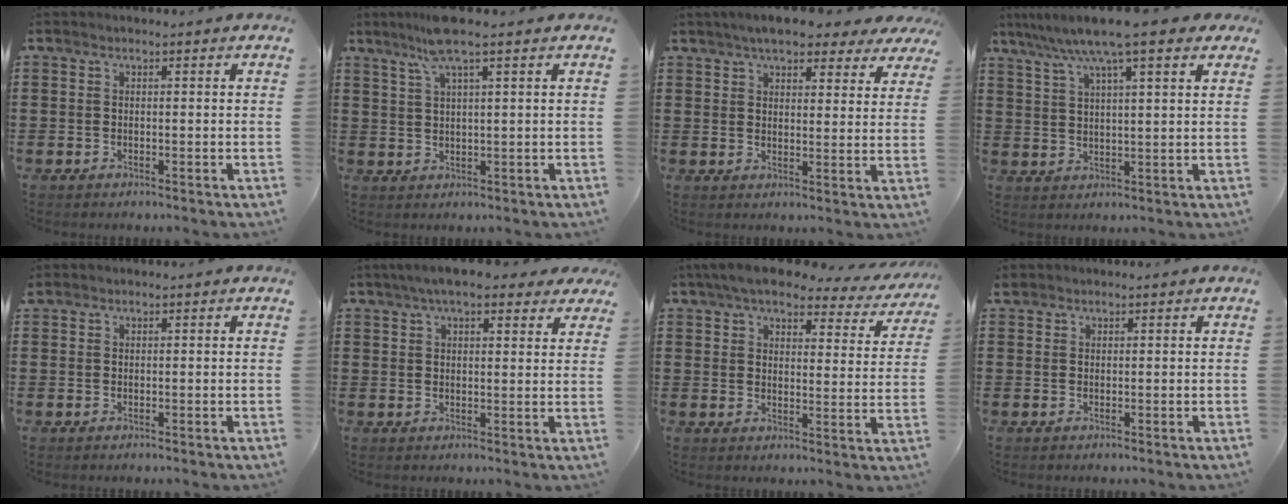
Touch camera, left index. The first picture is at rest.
{"total": 5.8, "force": [3.6, 0.2, 4.6], "torque": [-0.097, 0.007, 0.063]}
{"total": 5.9, "force": [5.1, 1.5, 2.6], "torque": [-0.060, -0.004, 0.092]}
{"total": 9.4, "force": [7.0, 1.4, 6.2], "torque": [-0.138, -0.011, 0.123]}
{"total": 0.5, "force": [0.4, 0.3, 0.1], "torque": [-0.004, 0.001, 0.009]}
{"total": 6.3, "force": [5.0, 1.4, 3.6], "torque": [-0.076, -0.001, 0.089]}
{"total": 6.1, "force": [5.3, 1.2, 2.8], "torque": [-0.078, -0.019, 0.090]}
{"total": 1.2, "force": [1.0, 0.5, 0.2], "torque": [-0.007, 0.003, 0.020]}